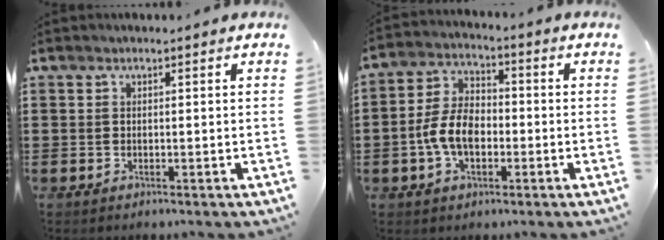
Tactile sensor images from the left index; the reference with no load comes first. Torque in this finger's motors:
{"motor_torque": [1.60, 0.54, 0.72, 0.17]}